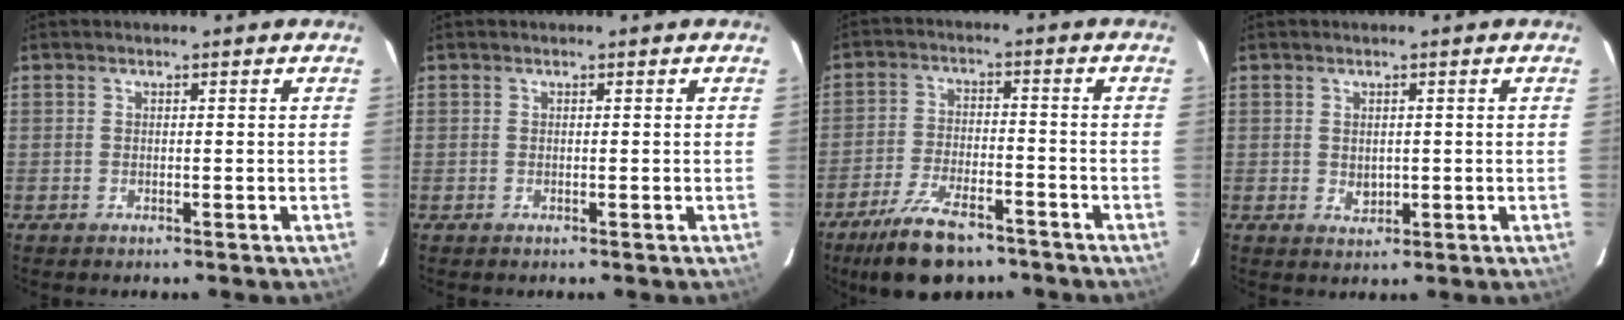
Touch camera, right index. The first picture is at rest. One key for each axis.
{"total": 0.0}
{"total": 12.8, "fx": -9.5, "fy": 5.1, "fz": 6.9, "tx": -0.152, "ty": -0.010, "tz": -0.161}
{"total": 2.1, "fx": 0.1, "fy": 1.8, "fz": 1.2, "tx": -0.016, "ty": 0.000, "tz": 0.006}